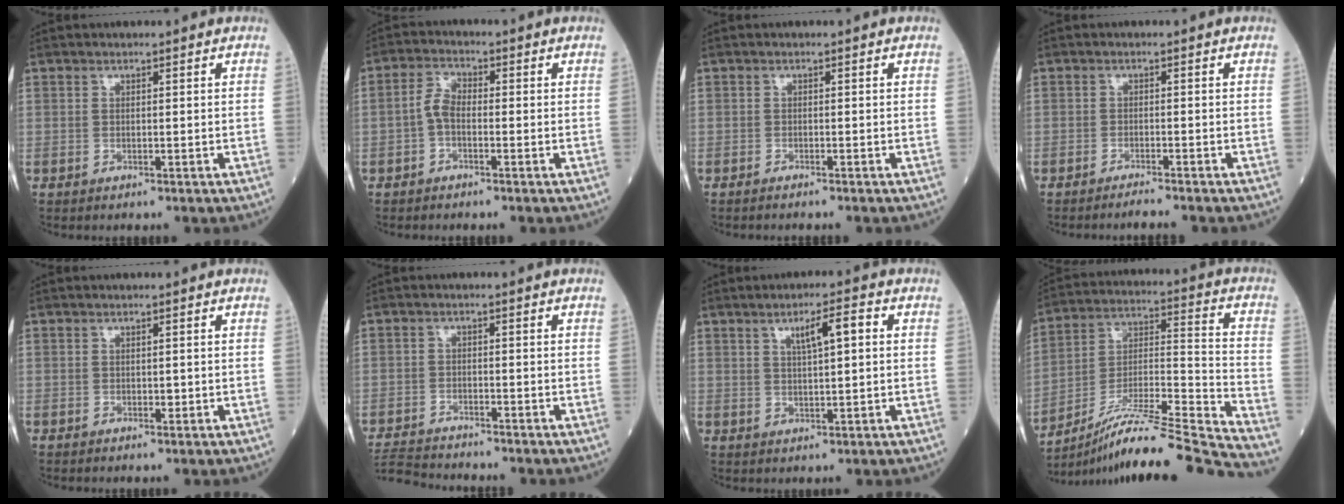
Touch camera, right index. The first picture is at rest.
{"total": 3.4, "force": [-0.9, 1.7, 2.8], "torque": [-0.055, 0.008, -0.023]}
{"total": 1.4, "force": [-1.3, -0.1, 0.6], "torque": [-0.009, 0.000, -0.018]}
{"total": 2.2, "force": [-2.1, -0.5, 0.5], "torque": [-0.011, -0.005, -0.036]}
{"total": 0.6, "force": [-0.1, 0.3, 0.5], "torque": [-0.005, 0.000, -0.001]}
{"total": 6.3, "force": [-6.3, 0.5, 0.3], "torque": [-0.006, -0.013, -0.119]}
{"total": 5.0, "force": [1.6, 0.8, 4.6], "torque": [-0.079, 0.008, 0.027]}
{"total": 21.8, "force": [-19.2, -2.2, 10.0], "torque": [-0.159, -0.008, -0.329]}